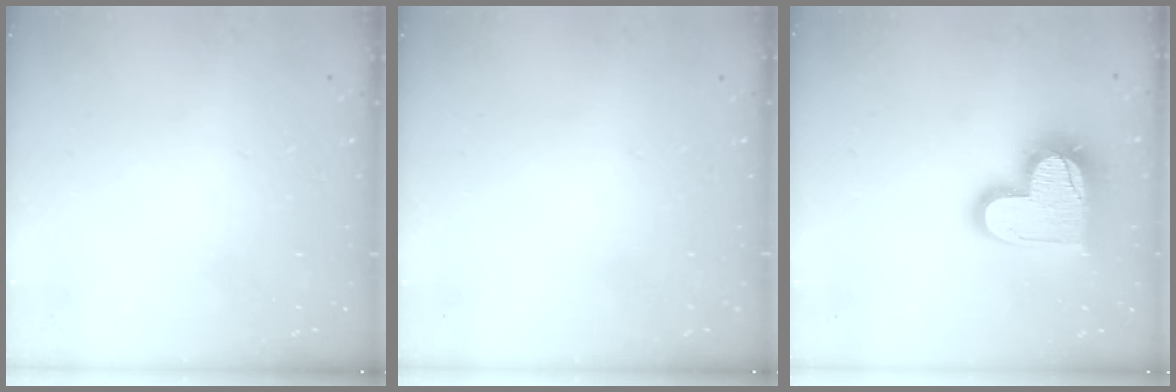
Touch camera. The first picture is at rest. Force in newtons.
{"total": 0.0}
{"total": 17.0, "press": 16.9, "slide": 1.3}